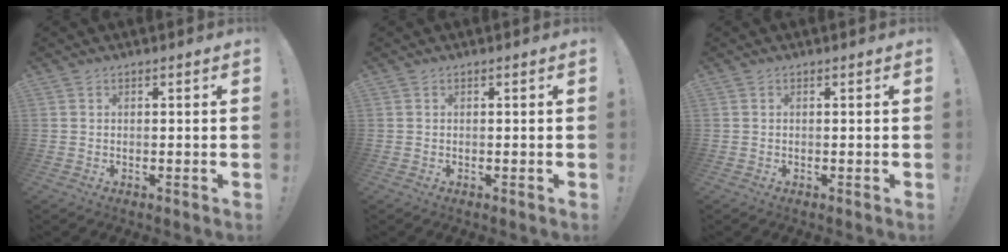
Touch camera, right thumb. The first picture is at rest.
{"total": 0.0}
{"total": 0.0}